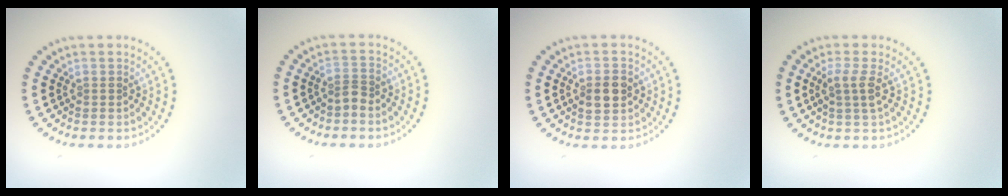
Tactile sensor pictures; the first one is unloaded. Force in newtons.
{"total": 1.4, "press": 1.1, "slide": 0.9}
{"total": 2.8, "press": 2.8, "slide": 0.0}
{"total": 1.9, "press": 1.5, "slide": 1.0}